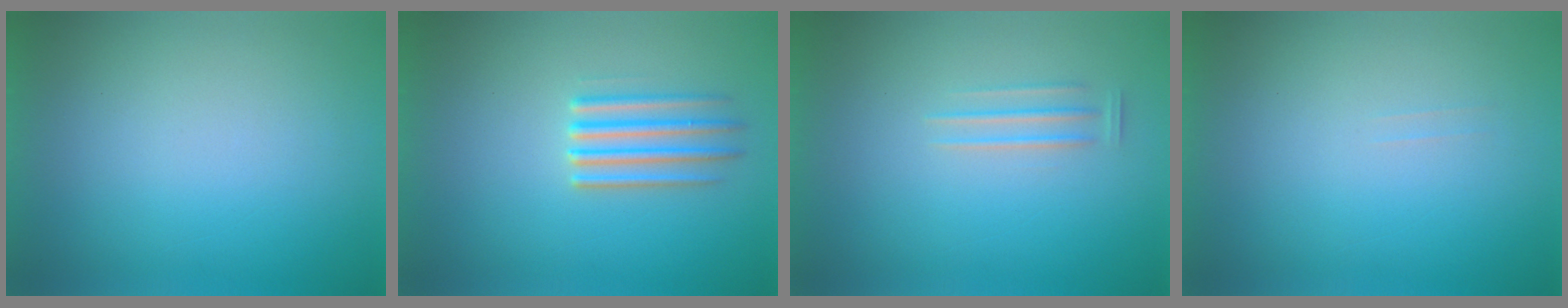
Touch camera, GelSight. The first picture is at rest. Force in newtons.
{"total": 2.7}
{"total": 1.2}
{"total": 1.1}